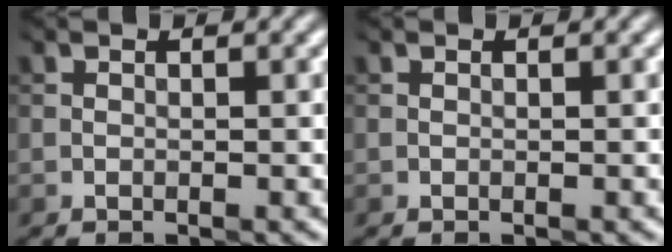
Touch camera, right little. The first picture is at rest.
{"total": 0.0}